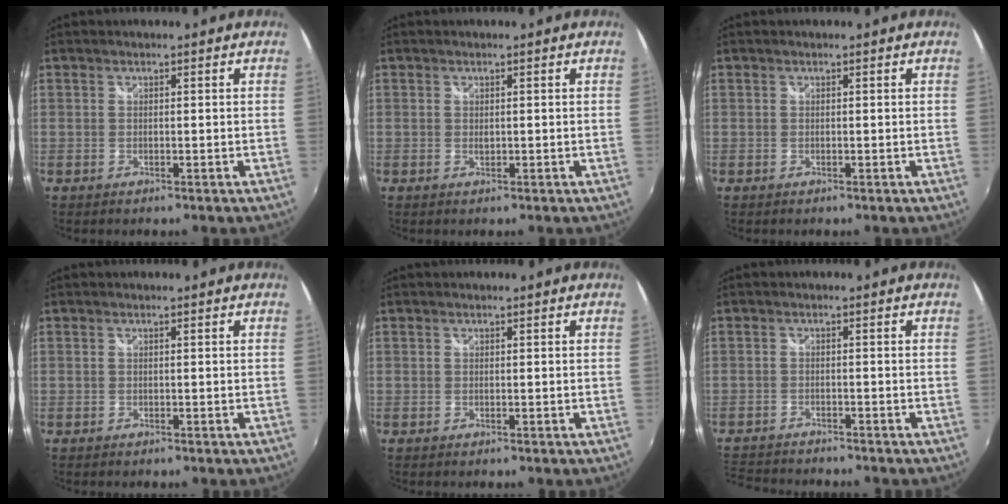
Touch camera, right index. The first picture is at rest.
{"total": 0.5, "force": [0.2, 0.4, 0.3], "torque": [-0.004, -0.001, 0.003]}
{"total": 0.0}
{"total": 0.0}
{"total": 0.0}
{"total": 7.8, "force": [-7.4, 1.4, 2.1], "torque": [-0.070, -0.015, -0.130]}